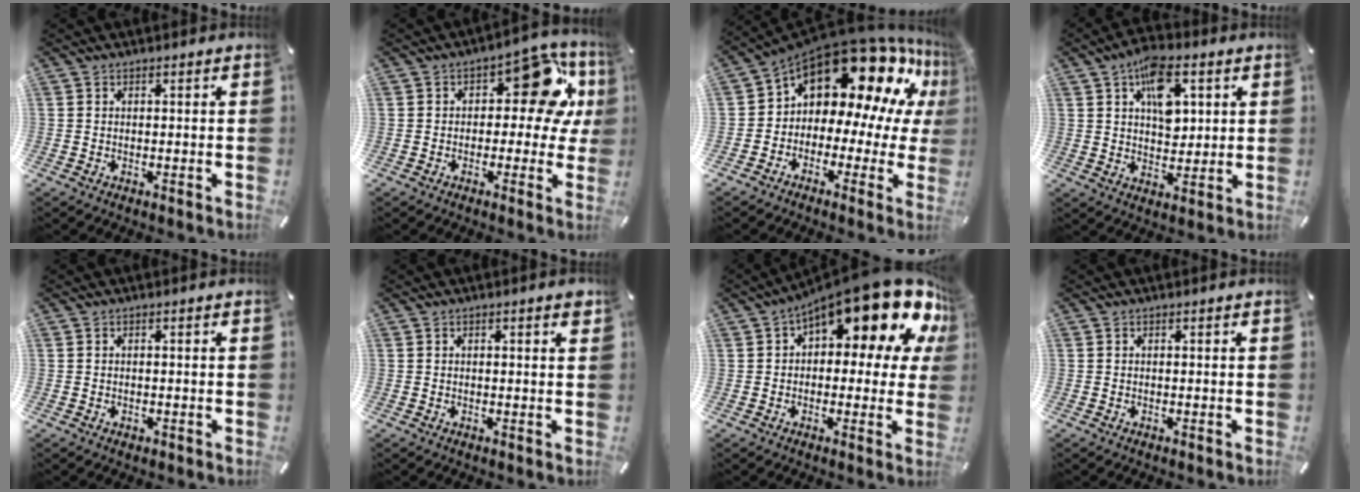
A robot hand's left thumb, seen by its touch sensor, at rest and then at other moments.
{"total": 14.9, "force": [5.5, 8.2, 11.2], "torque": [-0.139, -0.031, 0.091]}
{"total": 18.5, "force": [11.7, 10.1, 10.1], "torque": [-0.161, -0.102, 0.202]}
{"total": 10.8, "force": [4.1, 6.7, 7.4], "torque": [-0.104, -0.004, 0.071]}
{"total": 0.7, "force": [-0.2, 0.5, 0.4], "torque": [-0.008, 0.001, -0.005]}
{"total": 1.3, "force": [0.4, 0.2, 1.3], "torque": [-0.016, -0.002, 0.004]}
{"total": 18.6, "force": [10.9, 6.8, 13.5], "torque": [-0.180, -0.088, 0.179]}
{"total": 0.0}